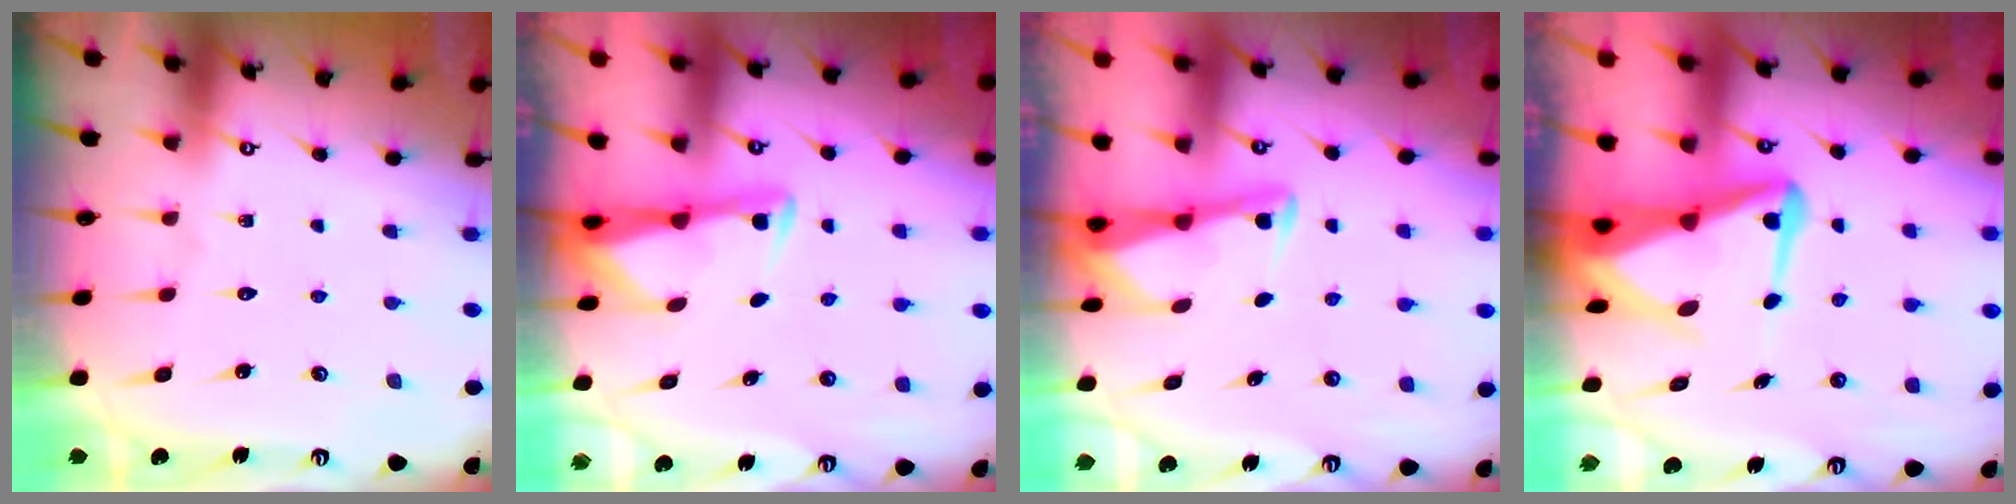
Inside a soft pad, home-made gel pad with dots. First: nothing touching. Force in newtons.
{"total": 3.4, "press": 3.4, "slide": 0.5}
{"total": 3.3, "press": 3.3, "slide": 0.3}
{"total": 7.6, "press": 7.5, "slide": 1.6}